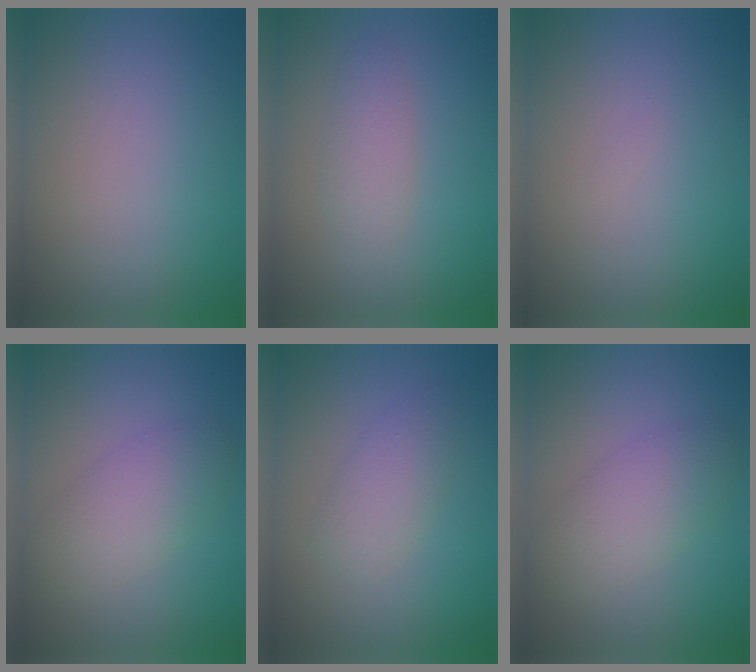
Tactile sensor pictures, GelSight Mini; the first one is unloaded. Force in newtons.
{"total": 1.9, "press": 1.9, "slide": 0.1}
{"total": 0.0}
{"total": 3.8, "press": 3.8, "slide": 0.2}
{"total": 2.7, "press": 2.7, "slide": 0.1}
{"total": 3.8, "press": 3.8, "slide": 0.2}